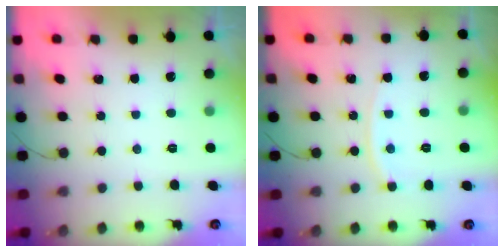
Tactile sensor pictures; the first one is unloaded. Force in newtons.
{"total": 5.1, "press": 5.0, "slide": 0.8}